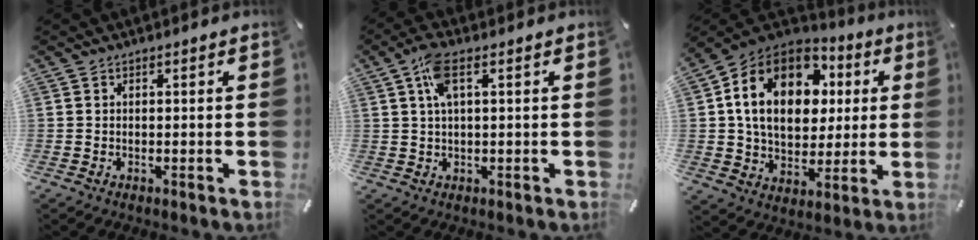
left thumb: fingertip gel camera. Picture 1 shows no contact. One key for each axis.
{"total": 6.0, "fx": 1.9, "fy": 2.1, "fz": 5.3, "tx": -0.112, "ty": 0.007, "tz": 0.032}
{"total": 18.8, "fx": 4.9, "fy": 14.0, "fz": 11.5, "tx": -0.221, "ty": -0.001, "tz": 0.091}